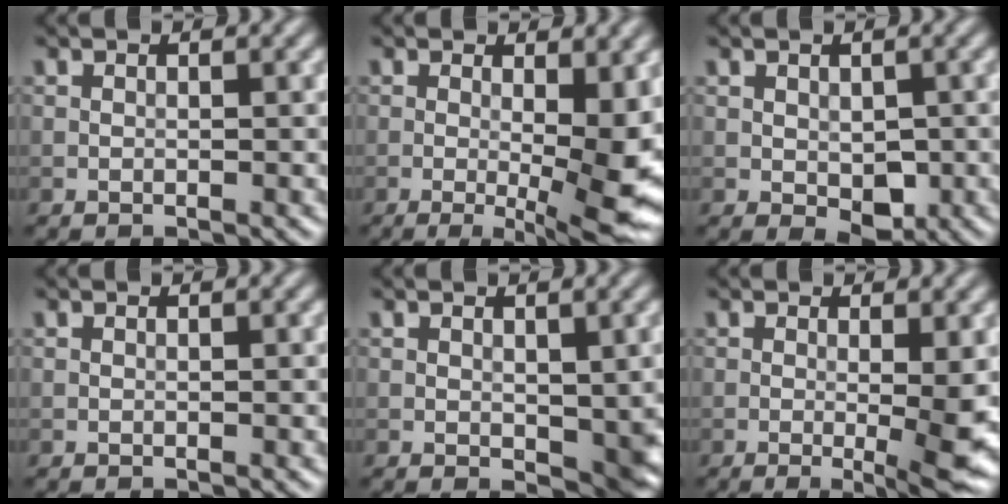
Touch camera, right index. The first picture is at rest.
{"total": 9.3, "force": [-0.5, 2.5, 9.0], "torque": [-0.112, -0.016, -0.005]}
{"total": 2.6, "force": [-0.4, 1.7, 2.0], "torque": [-0.025, -0.006, 0.001]}
{"total": 0.0}
{"total": 3.4, "force": [0.1, 2.1, 2.7], "torque": [-0.036, -0.008, 0.008]}
{"total": 5.0, "force": [-0.4, 0.8, 4.9], "torque": [-0.072, -0.011, -0.004]}